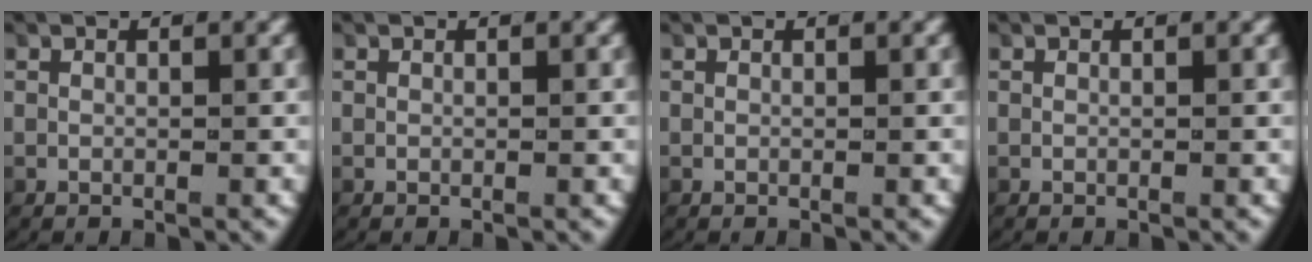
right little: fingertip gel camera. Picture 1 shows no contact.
{"total": 0.0}
{"total": 0.0}
{"total": 0.0}